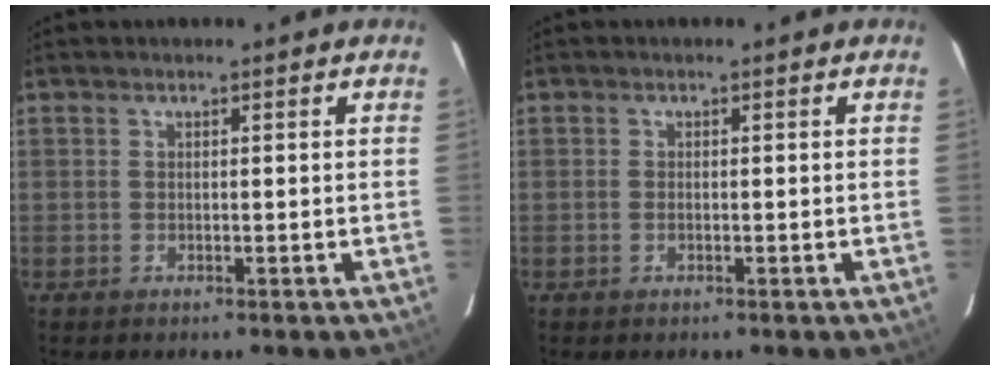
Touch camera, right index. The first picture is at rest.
{"total": 0.7, "force": [-0.2, 0.4, 0.5], "torque": [-0.011, 0.000, -0.005]}